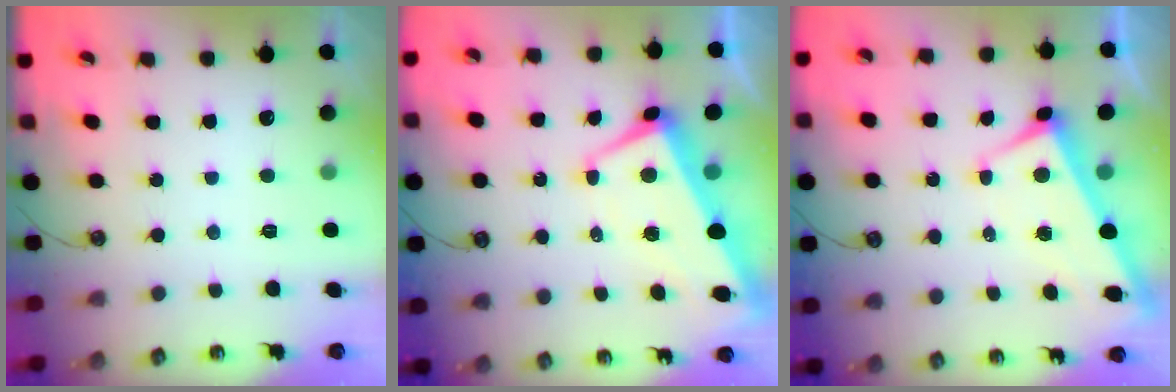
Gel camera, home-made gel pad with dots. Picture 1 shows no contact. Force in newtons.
{"total": 1.6, "press": 0.9, "slide": 1.3}
{"total": 2.9, "press": 2.8, "slide": 0.9}